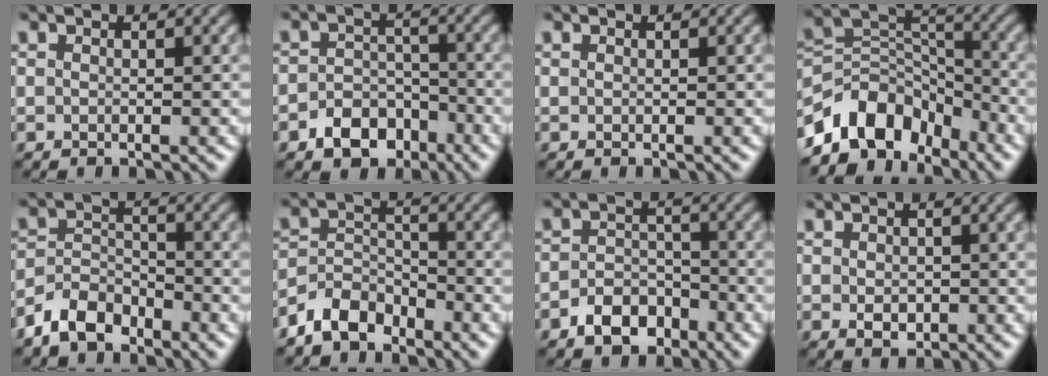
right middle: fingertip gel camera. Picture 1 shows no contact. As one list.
[{"total": 4.4, "force": [-2.5, 3.0, 1.9], "torque": [-0.030, -0.001, -0.044]}, {"total": 0.0}, {"total": 8.1, "force": [-5.3, 5.0, 3.4], "torque": [-0.043, 0.005, -0.109]}, {"total": 4.3, "force": [-3.2, 2.3, 1.7], "torque": [-0.031, 0.002, -0.072]}, {"total": 4.1, "force": [-3.2, 2.3, 1.4], "torque": [-0.022, 0.003, -0.071]}, {"total": 3.8, "force": [-2.4, 2.5, 1.7], "torque": [-0.026, 0.001, -0.045]}, {"total": 1.7, "force": [-0.1, 1.2, 1.2], "torque": [-0.024, -0.003, -0.002]}]